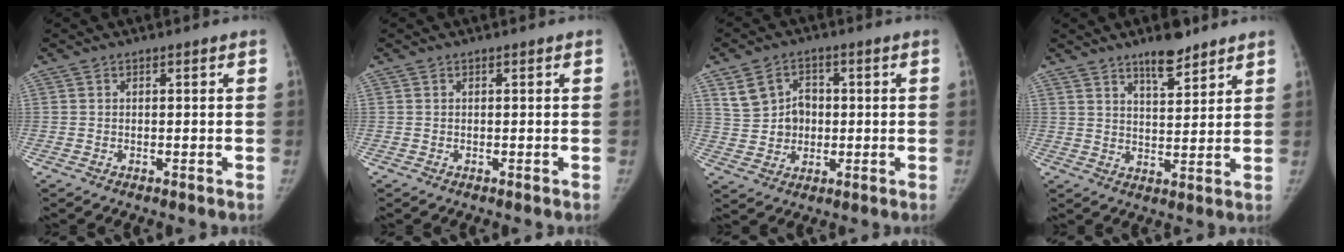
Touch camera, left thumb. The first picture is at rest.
{"total": 0.0}
{"total": 8.2, "force": [1.7, 7.0, 3.8], "torque": [-0.039, 0.002, 0.037]}
{"total": 7.4, "force": [5.6, 2.4, 4.2], "torque": [-0.048, -0.040, 0.091]}